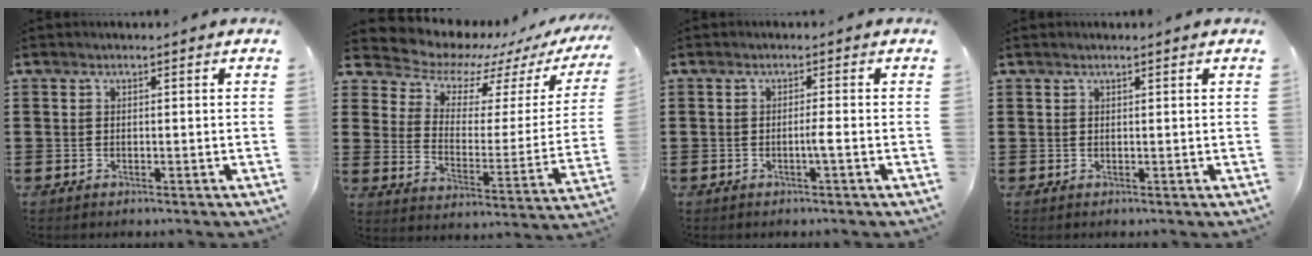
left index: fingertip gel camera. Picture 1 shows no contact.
{"total": 6.7, "force": [6.1, 2.5, 1.1], "torque": [-0.048, -0.055, 0.102]}
{"total": 1.8, "force": [-0.6, -0.4, 1.6], "torque": [-0.027, -0.004, -0.012]}
{"total": 0.6, "force": [0.4, -0.1, 0.4], "torque": [-0.007, 0.000, 0.009]}